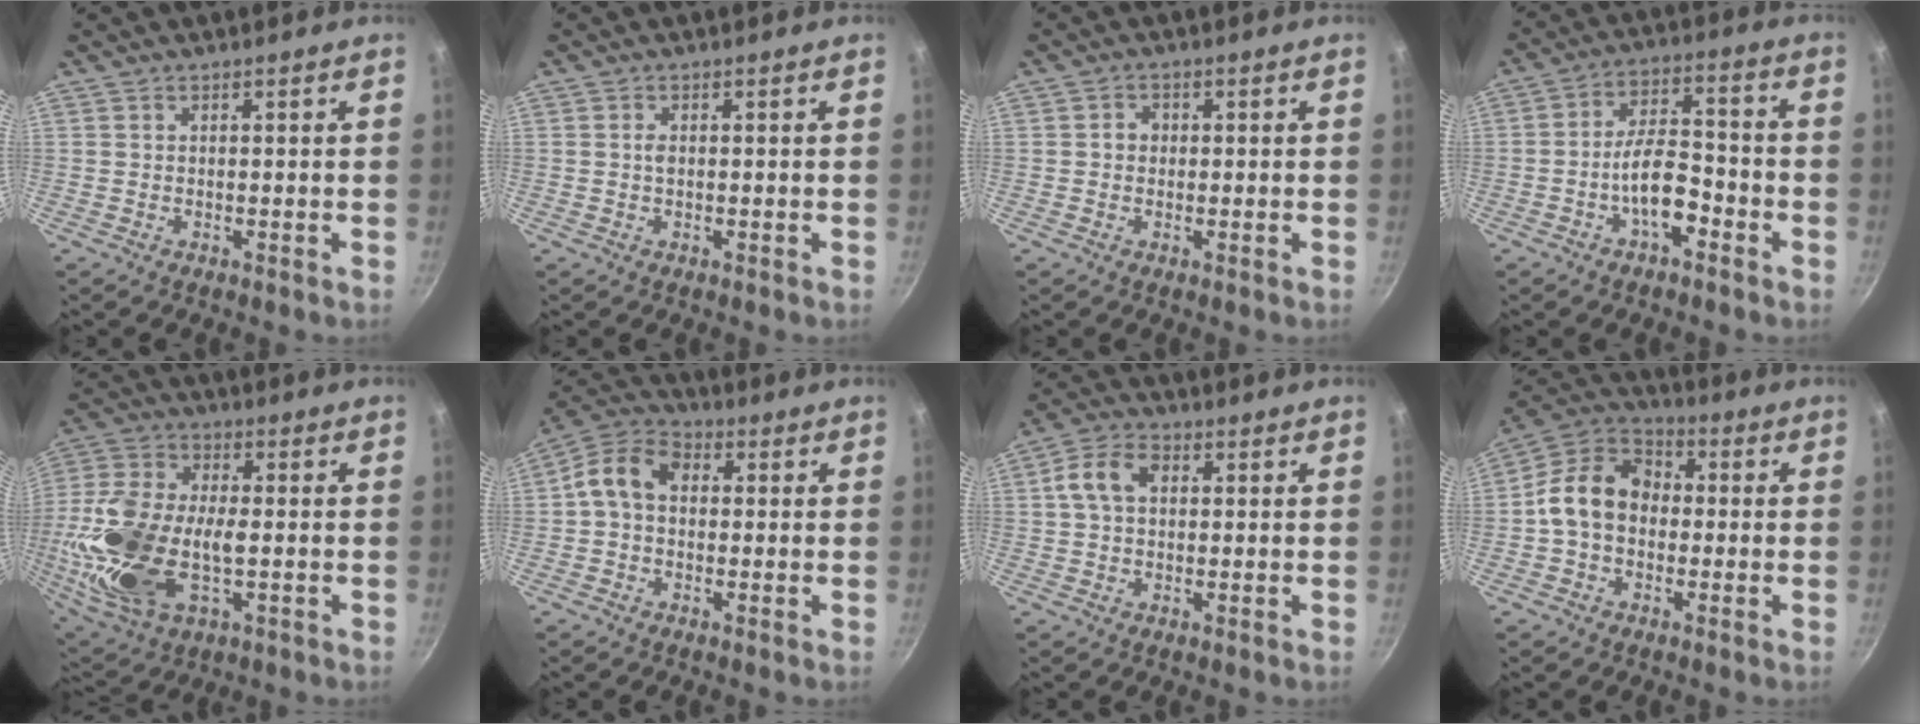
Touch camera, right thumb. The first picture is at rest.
{"total": 1.0, "force": [0.1, 0.6, 0.9], "torque": [-0.017, 0.000, 0.001]}
{"total": 2.1, "force": [0.0, 1.8, 1.0], "torque": [-0.004, 0.006, -0.003]}
{"total": 9.3, "force": [-3.6, 4.5, 7.3], "torque": [-0.118, 0.039, -0.067]}
{"total": 21.8, "force": [-3.2, 11.2, 18.4], "torque": [-0.401, 0.000, -0.049]}
{"total": 9.4, "force": [0.6, 6.8, 6.4], "torque": [-0.113, 0.033, 0.000]}
{"total": 7.2, "force": [1.3, 4.9, 5.1], "torque": [-0.097, 0.020, 0.020]}
{"total": 12.7, "force": [-1.0, 9.8, 8.0], "torque": [-0.130, 0.039, -0.032]}